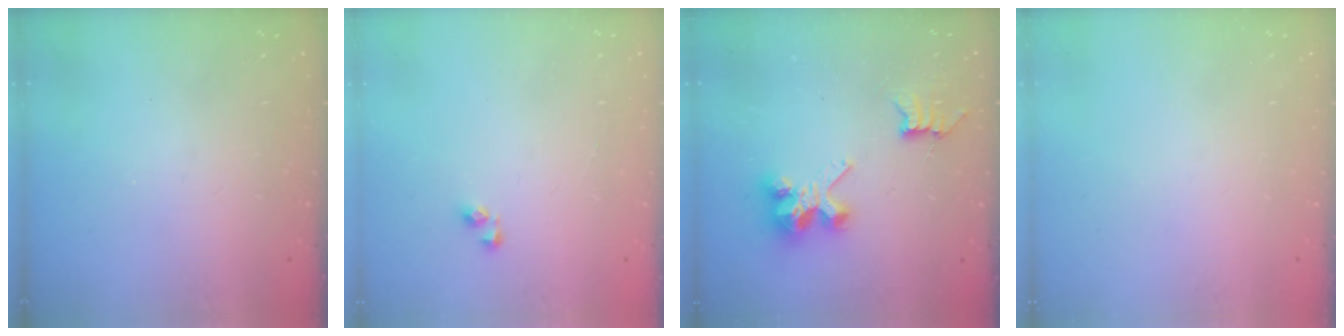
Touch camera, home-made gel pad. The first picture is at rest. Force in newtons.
{"total": 3.4, "press": 3.4, "slide": 0.2}
{"total": 7.8, "press": 7.8, "slide": 0.3}
{"total": 0.0}